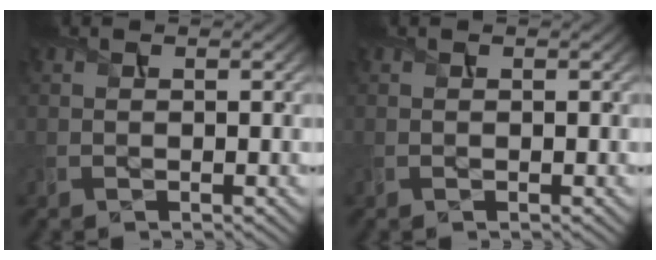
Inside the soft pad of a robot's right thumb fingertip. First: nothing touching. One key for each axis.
{"total": 0.0}